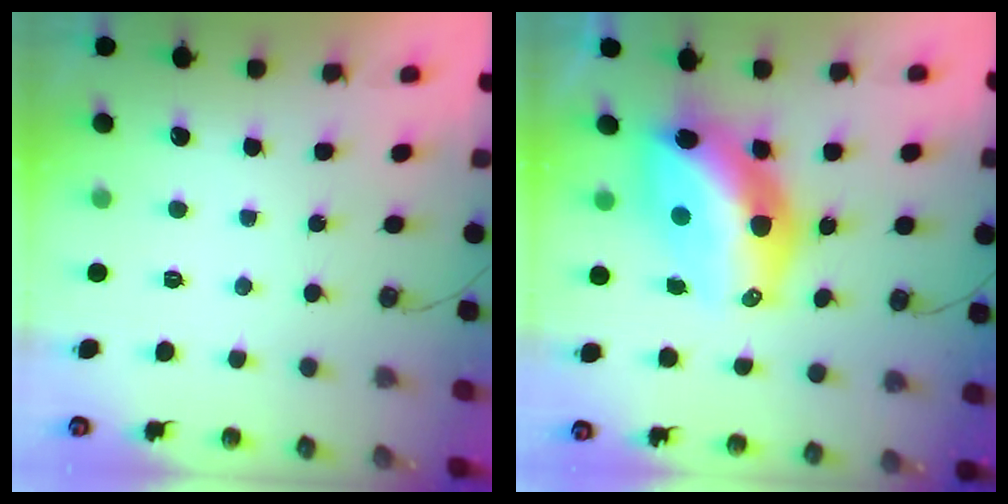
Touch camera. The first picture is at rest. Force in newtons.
{"total": 16.3, "press": 16.3, "slide": 1.6}